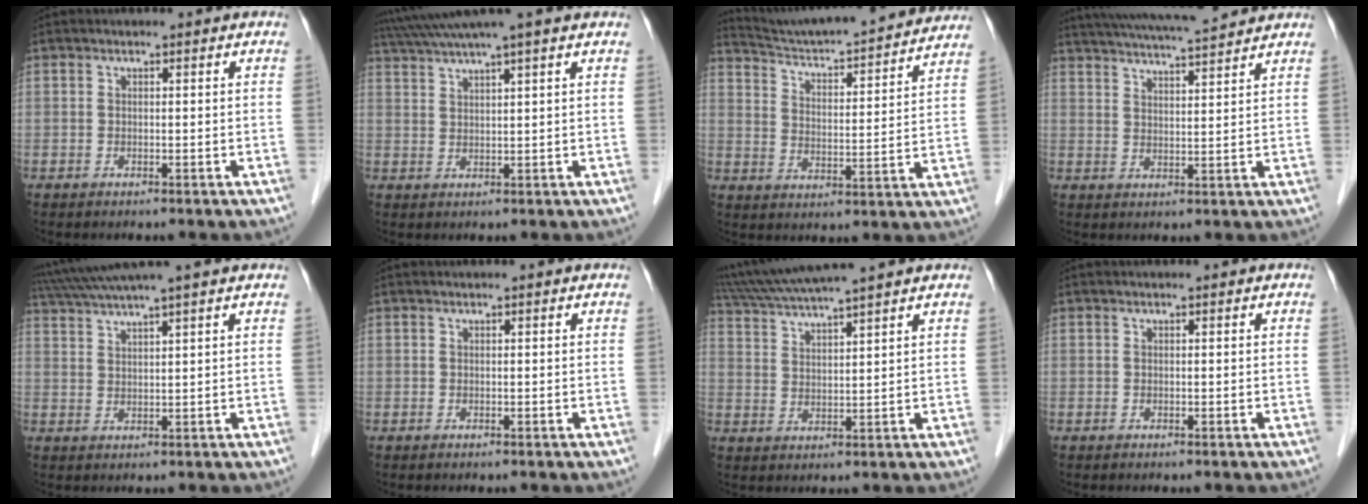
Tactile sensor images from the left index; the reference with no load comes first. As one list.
[{"total": 7.9, "force": [6.6, -1.6, 4.1], "torque": [-0.075, 0.028, 0.105]}, {"total": 21.8, "force": [20.4, 1.1, 7.7], "torque": [-0.122, -0.015, 0.283]}, {"total": 13.3, "force": [12.1, 0.7, 5.4], "torque": [-0.104, 0.029, 0.179]}, {"total": 9.0, "force": [7.7, -1.4, 4.4], "torque": [-0.082, 0.030, 0.121]}, {"total": 0.0}, {"total": 11.7, "force": [10.2, -0.8, 5.6], "torque": [-0.106, 0.031, 0.168]}, {"total": 0.0}]